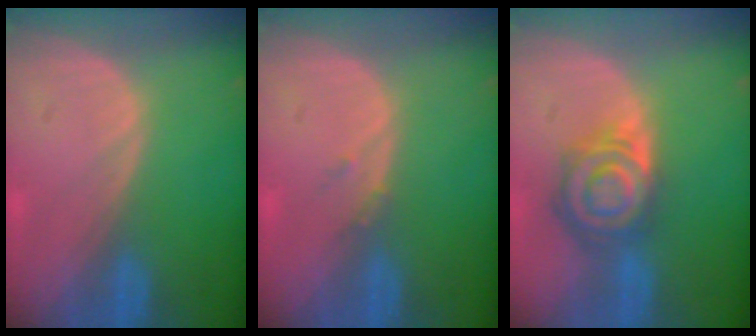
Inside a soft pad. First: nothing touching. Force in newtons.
{"total": 1.2, "press": 1.0, "slide": 0.6}
{"total": 8.0, "press": 7.1, "slide": 3.7}